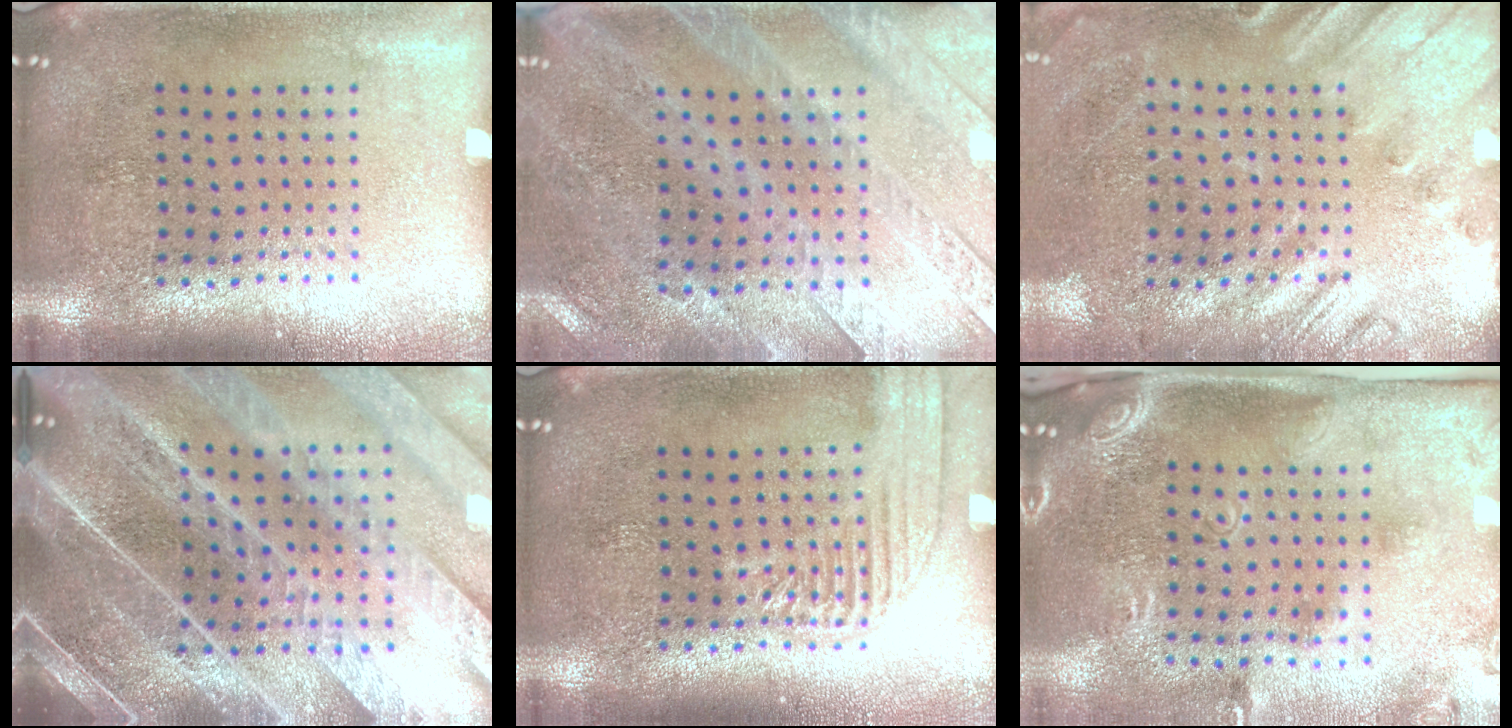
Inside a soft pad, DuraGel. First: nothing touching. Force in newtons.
{"total": 3.0, "press": 2.6, "slide": 1.4}
{"total": 2.6, "press": 2.0, "slide": 1.6}
{"total": 5.3, "press": 4.5, "slide": 2.6}
{"total": 2.3, "press": 2.3, "slide": 0.4}
{"total": 2.7, "press": 1.8, "slide": 2.1}